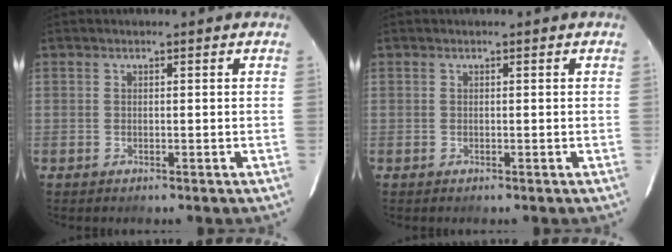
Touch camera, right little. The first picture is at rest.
{"total": 0.0}